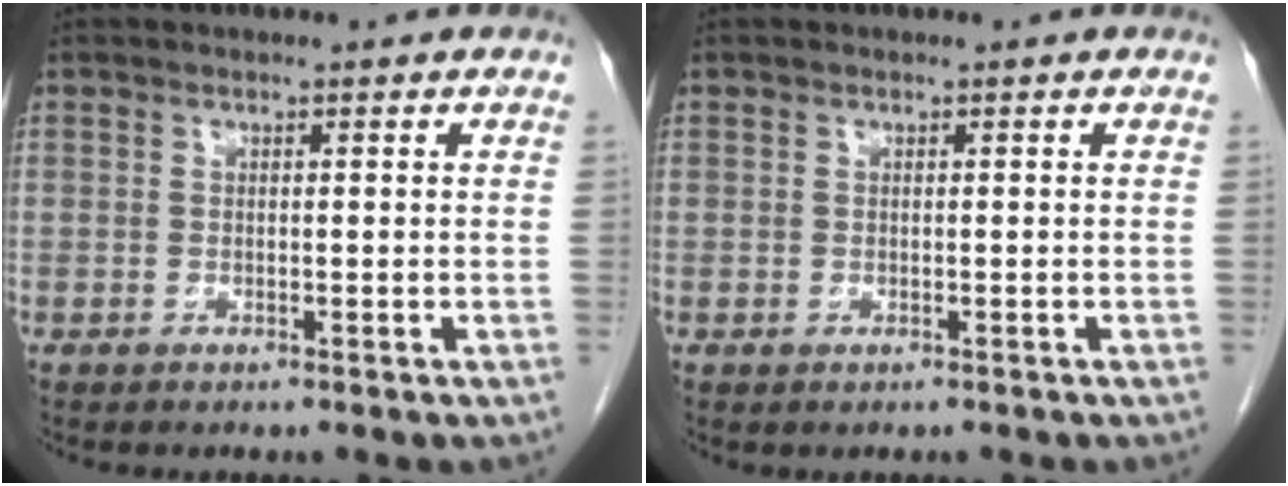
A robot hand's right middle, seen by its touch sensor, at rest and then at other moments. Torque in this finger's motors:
{"motor_torque": [0.02, 0.00, 0.00, 0.00]}